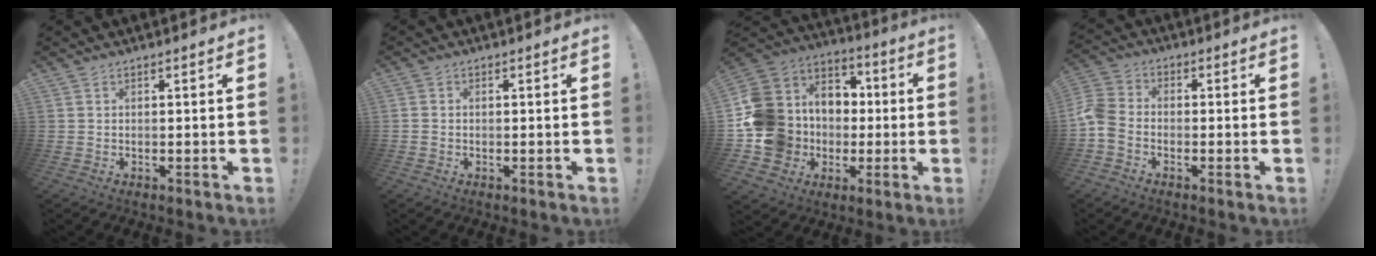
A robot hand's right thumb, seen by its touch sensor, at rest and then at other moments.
{"total": 1.3, "force": [-0.3, 1.2, 0.4], "torque": [-0.013, 0.006, -0.004]}
{"total": 18.8, "force": [-2.4, 17.1, 7.5], "torque": [-0.143, 0.018, 0.008]}
{"total": 8.2, "force": [-3.6, 5.9, 4.4], "torque": [-0.109, 0.021, -0.064]}